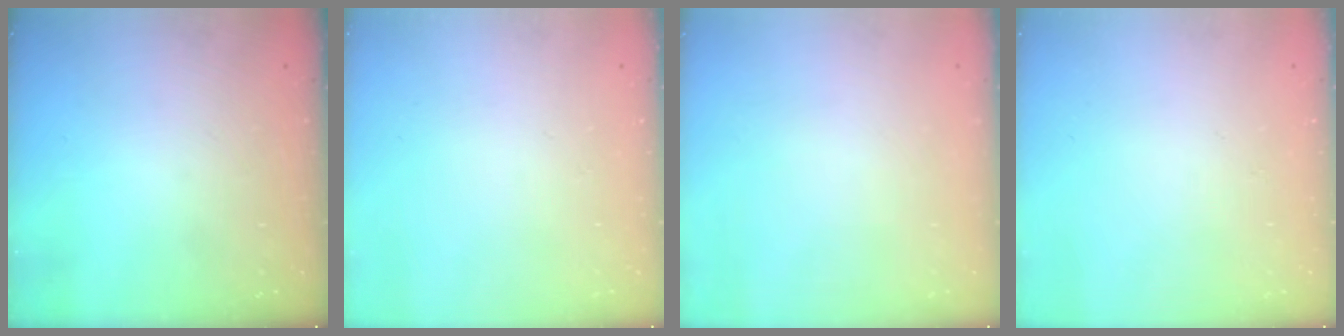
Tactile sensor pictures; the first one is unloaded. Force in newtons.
{"total": 0.0}
{"total": 0.0}
{"total": 0.0}